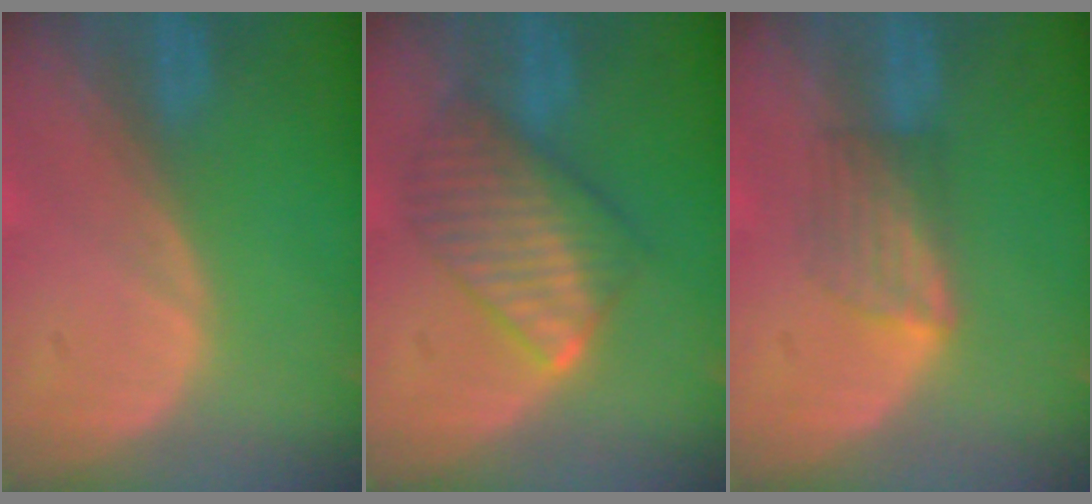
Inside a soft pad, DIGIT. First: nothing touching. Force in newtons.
{"total": 7.9, "press": 7.9, "slide": 0.3}
{"total": 4.1, "press": 3.8, "slide": 1.3}